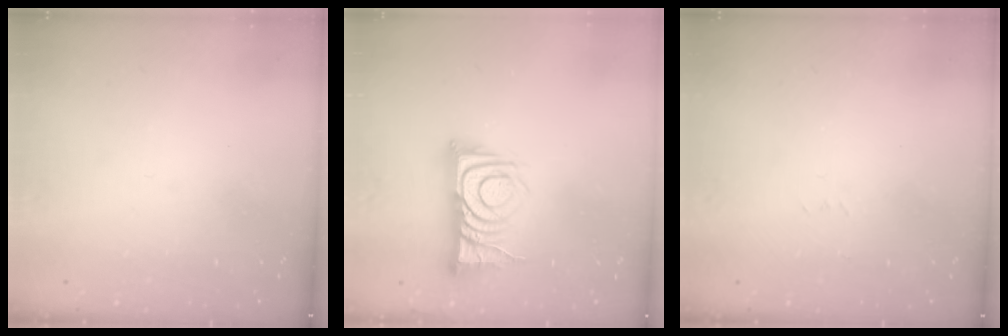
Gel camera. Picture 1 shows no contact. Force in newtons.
{"total": 11.9, "press": 11.9, "slide": 0.6}
{"total": 2.6, "press": 2.6, "slide": 0.4}